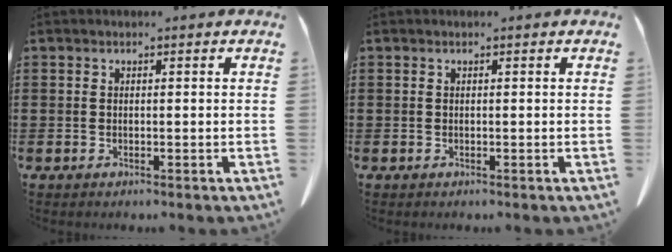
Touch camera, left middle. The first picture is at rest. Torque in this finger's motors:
{"motor_torque": [-0.04, 0.04, 0.00, 0.00]}